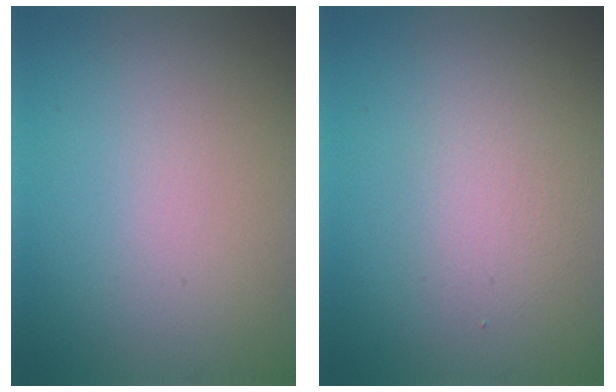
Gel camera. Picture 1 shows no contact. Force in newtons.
{"total": 1.7, "press": 1.7, "slide": 0.0}